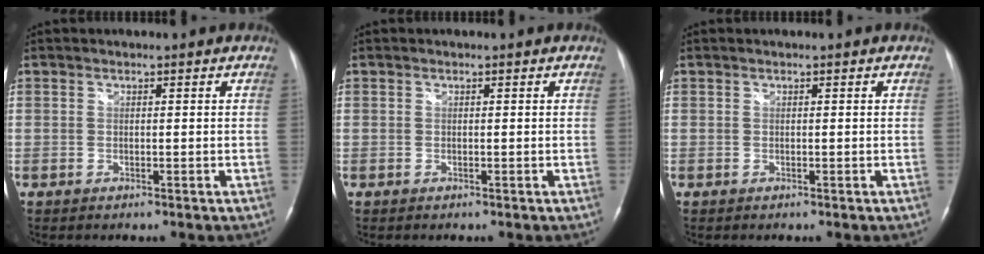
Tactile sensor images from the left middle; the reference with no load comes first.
{"total": 0.0}
{"total": 0.0}